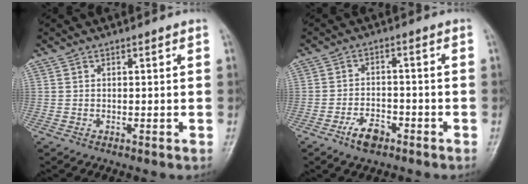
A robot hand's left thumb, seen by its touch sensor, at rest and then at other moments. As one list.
[{"total": 5.3, "force": [-3.3, 2.8, 3.1], "torque": [-0.049, 0.021, -0.058]}]